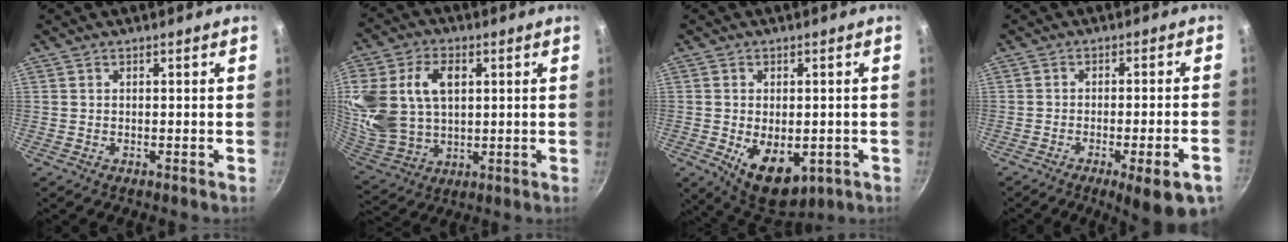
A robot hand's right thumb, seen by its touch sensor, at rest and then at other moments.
{"total": 19.0, "force": [4.4, 13.3, 12.8], "torque": [-0.270, -0.005, 0.093]}
{"total": 11.2, "force": [-2.7, 6.7, 8.5], "torque": [-0.098, -0.009, -0.021]}
{"total": 10.4, "force": [-5.2, 2.2, 8.7], "torque": [-0.107, 0.015, -0.065]}